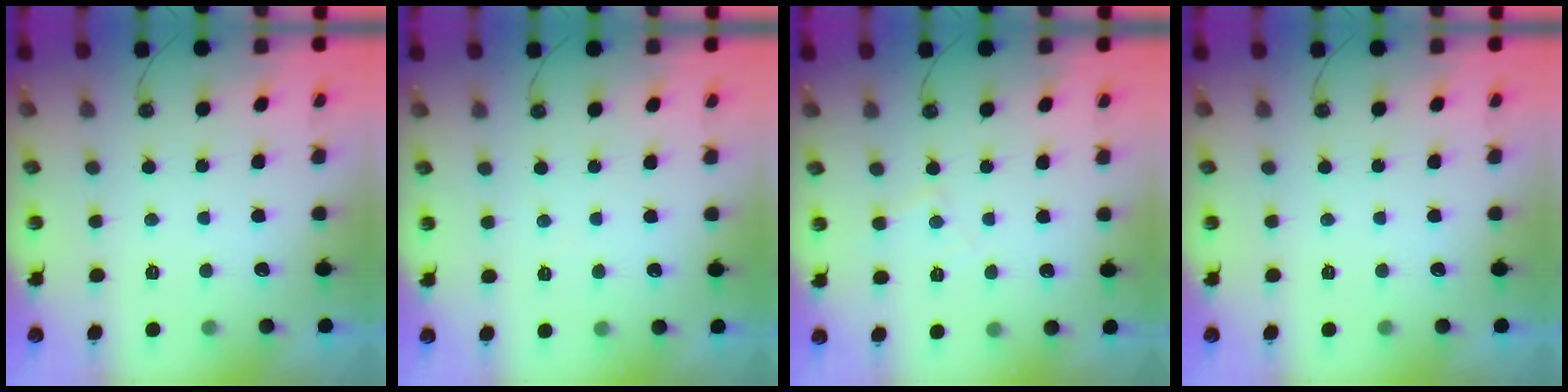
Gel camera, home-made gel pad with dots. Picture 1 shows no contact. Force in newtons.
{"total": 2.8, "press": 2.8, "slide": 0.5}
{"total": 5.0, "press": 4.9, "slide": 0.7}
{"total": 0.0}